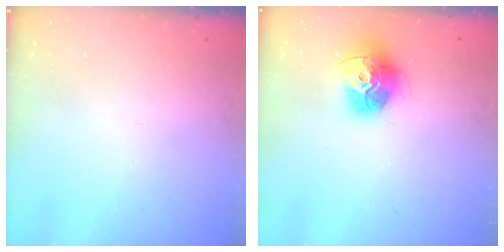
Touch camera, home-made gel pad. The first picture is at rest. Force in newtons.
{"total": 15.8, "press": 15.7, "slide": 1.6}